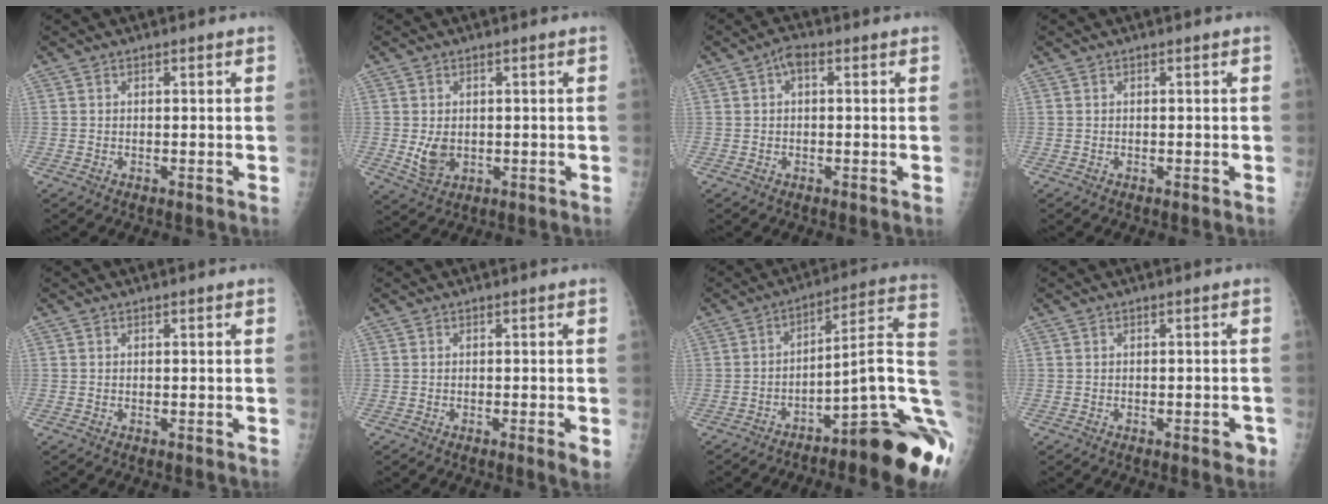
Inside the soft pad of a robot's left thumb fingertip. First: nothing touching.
{"total": 4.3, "force": [-0.2, 3.1, 2.9], "torque": [-0.046, -0.009, 0.007]}
{"total": 2.6, "force": [0.6, 1.4, 2.1], "torque": [-0.032, 0.008, 0.005]}
{"total": 0.0}
{"total": 0.0}
{"total": 2.3, "force": [-0.6, 0.2, 2.2], "torque": [-0.034, -0.007, -0.011]}
{"total": 23.9, "force": [-9.9, 4.7, 21.3], "torque": [-0.172, 0.081, -0.130]}
{"total": 2.1, "force": [-1.1, 1.0, 1.6], "torque": [-0.012, 0.009, -0.011]}